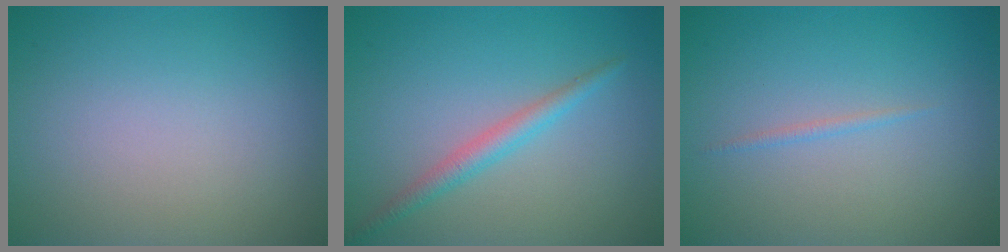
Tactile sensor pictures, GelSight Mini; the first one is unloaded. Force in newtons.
{"total": 2.0, "press": 2.0, "slide": 0.1}
{"total": 0.6, "press": 0.6, "slide": 0.0}